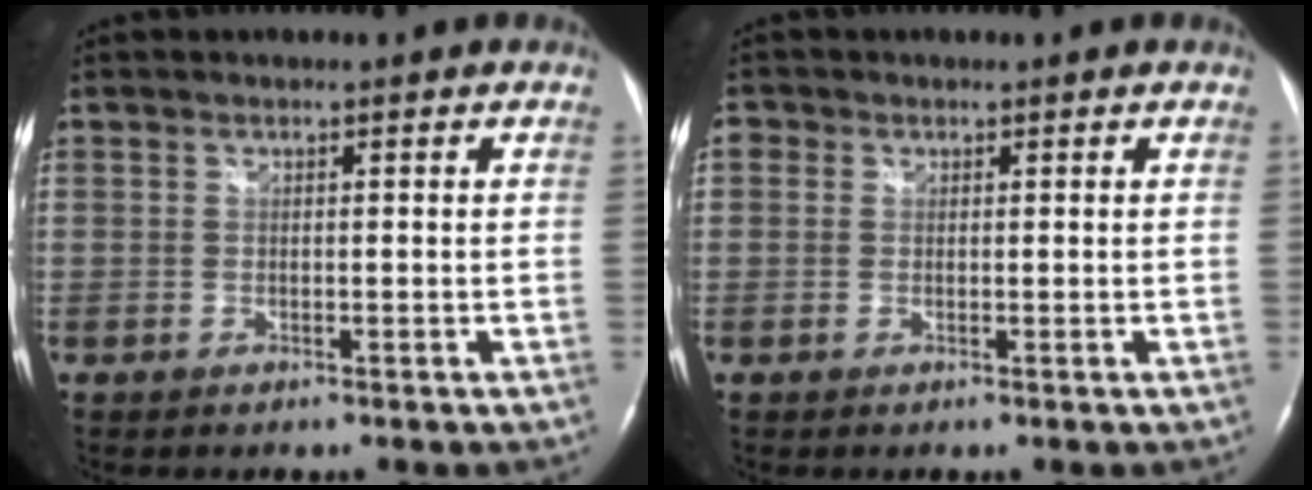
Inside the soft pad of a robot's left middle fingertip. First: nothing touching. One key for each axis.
{"total": 1.4, "fx": 0.5, "fy": 1.2, "fz": 0.5, "tx": -0.004, "ty": 0.006, "tz": 0.005}